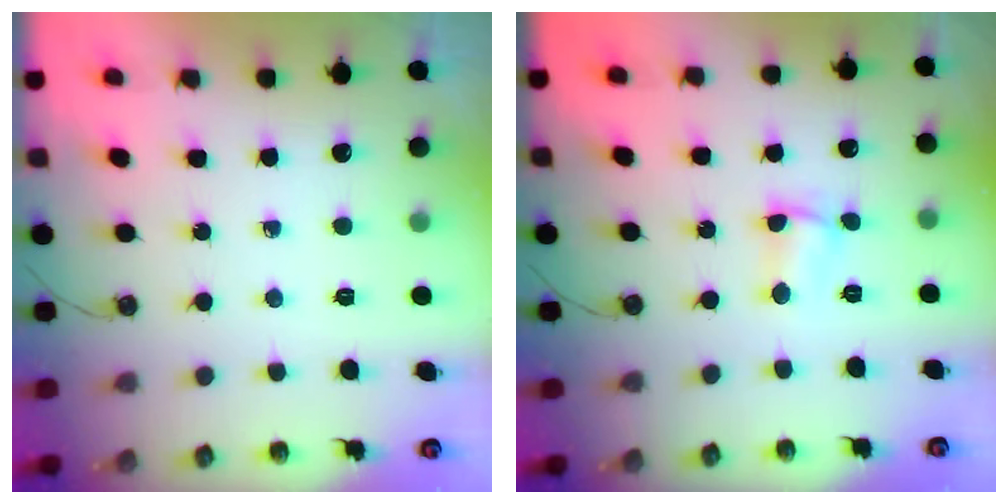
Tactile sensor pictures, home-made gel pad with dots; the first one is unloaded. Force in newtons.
{"total": 2.1, "press": 2.0, "slide": 0.5}